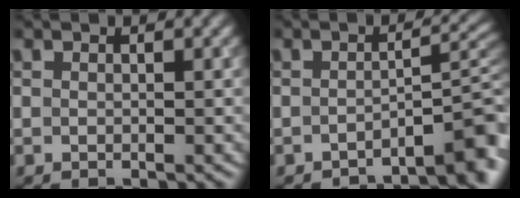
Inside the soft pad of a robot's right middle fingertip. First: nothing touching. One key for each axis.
{"total": 4.6, "fx": -3.6, "fy": 0.8, "fz": 2.7, "tx": -0.020, "ty": 0.012, "tz": -0.049}